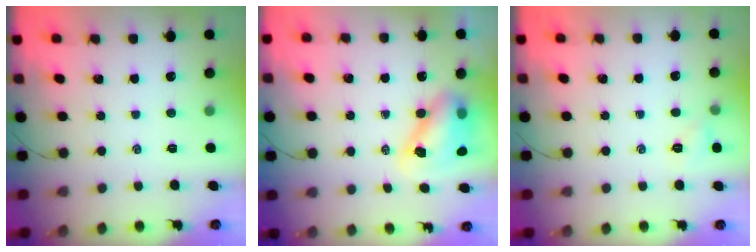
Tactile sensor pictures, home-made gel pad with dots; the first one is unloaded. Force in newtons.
{"total": 9.1, "press": 8.7, "slide": 2.6}
{"total": 4.2, "press": 4.0, "slide": 1.0}